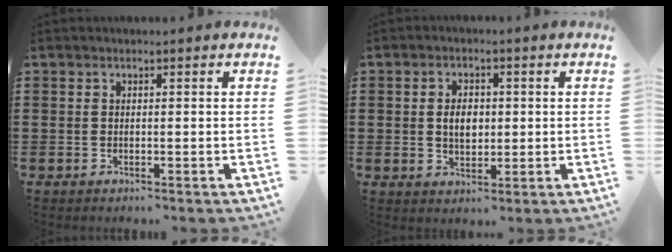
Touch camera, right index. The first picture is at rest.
{"total": 3.7, "force": [0.2, 2.3, 2.9], "torque": [-0.045, 0.002, -0.003]}